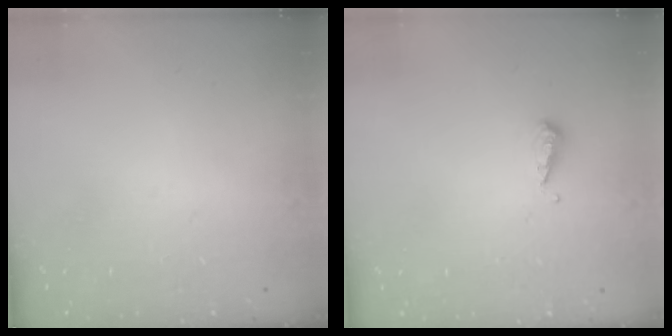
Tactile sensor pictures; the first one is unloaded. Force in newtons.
{"total": 3.8, "press": 3.7, "slide": 0.3}